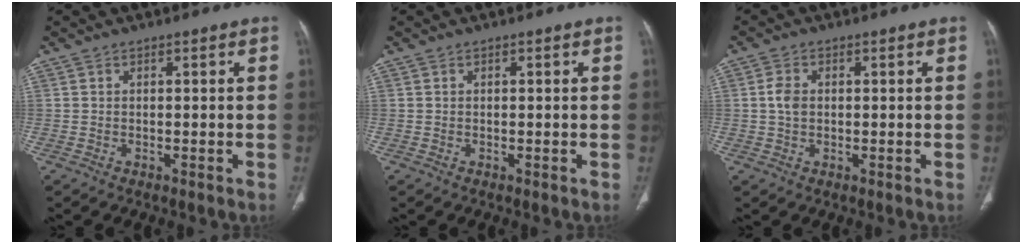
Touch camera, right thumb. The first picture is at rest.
{"total": 0.0}
{"total": 3.1, "force": [0.1, 2.2, 2.2], "torque": [-0.046, 0.005, -0.001]}